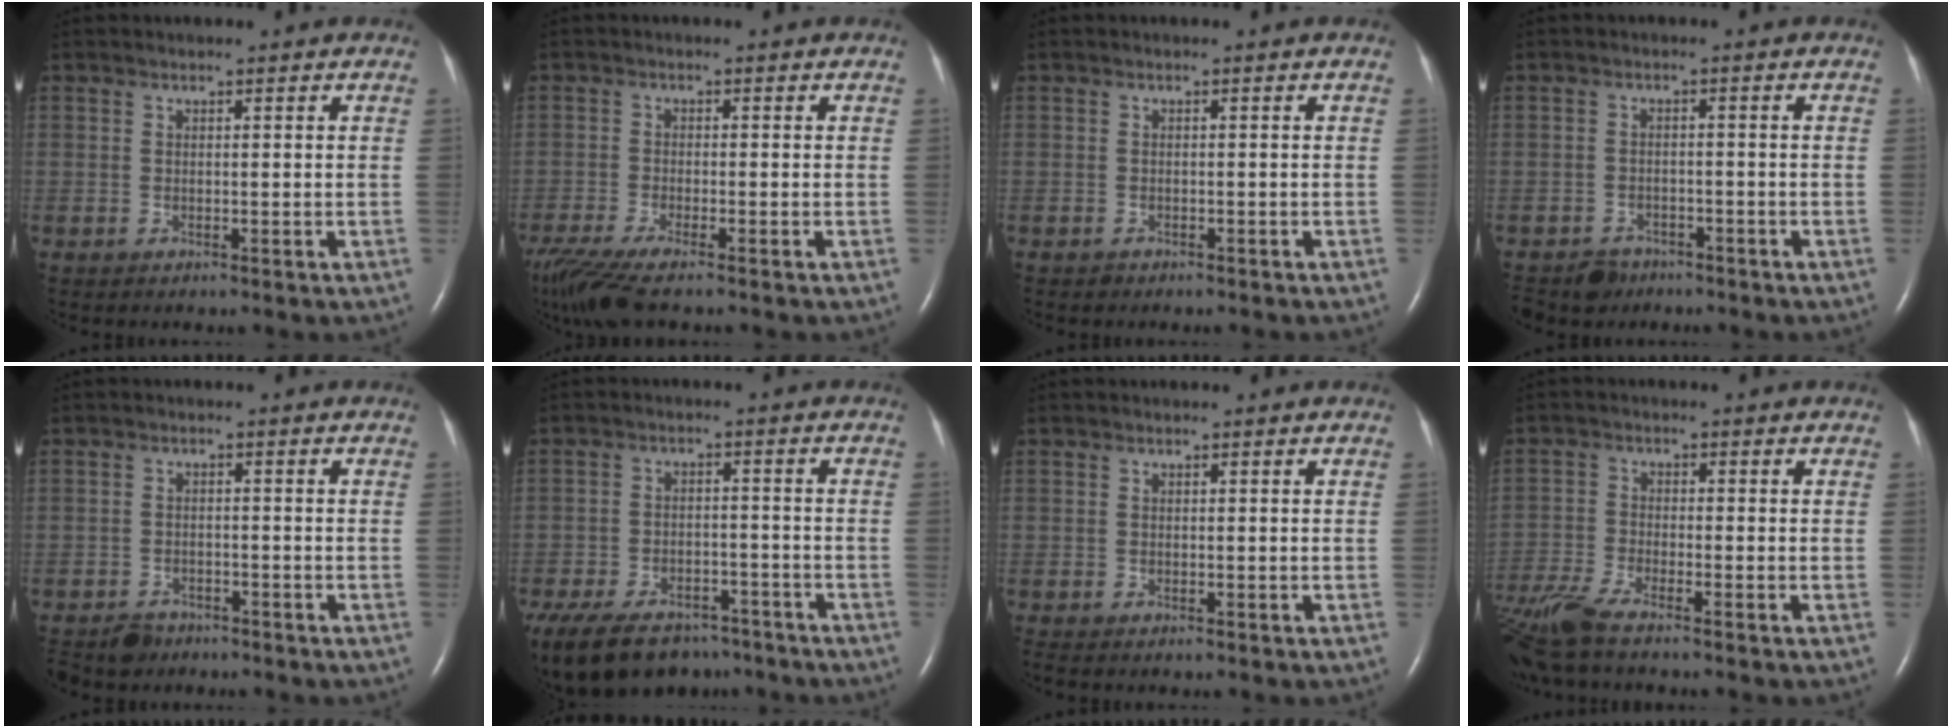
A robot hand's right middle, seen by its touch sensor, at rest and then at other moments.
{"total": 8.0, "force": [-6.2, 0.7, 5.0], "torque": [-0.096, -0.025, -0.113]}
{"total": 0.6, "force": [-0.5, 0.3, 0.0], "torque": [-0.009, -0.001, -0.010]}
{"total": 4.3, "force": [-3.4, 2.6, 0.2], "torque": [-0.004, 0.000, -0.057]}
{"total": 4.5, "force": [-3.8, 2.3, 0.7], "torque": [-0.014, -0.005, -0.066]}
{"total": 20.7, "force": [-15.1, 10.8, 9.2], "torque": [-0.254, -0.028, -0.214]}
{"total": 0.6, "force": [-0.6, 0.0, 0.2], "torque": [-0.006, -0.002, -0.011]}
{"total": 8.1, "force": [-6.7, 0.4, 4.4], "torque": [-0.100, -0.023, -0.129]}